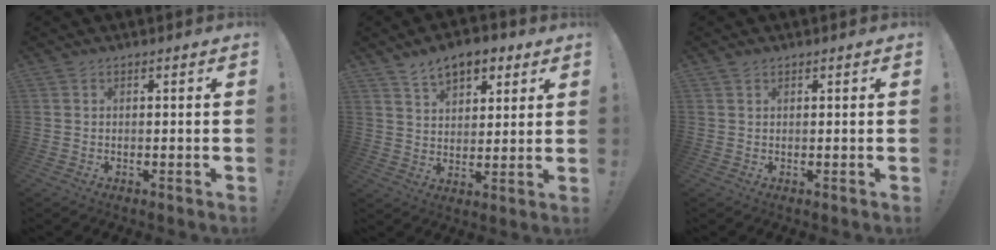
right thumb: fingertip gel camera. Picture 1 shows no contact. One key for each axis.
{"total": 9.4, "fx": 6.1, "fy": 5.5, "fz": 4.6, "tx": -0.068, "ty": -0.025, "tz": 0.114}
{"total": 0.7, "fx": 0.5, "fy": 0.4, "fz": 0.3, "tx": -0.006, "ty": 0.001, "tz": 0.009}